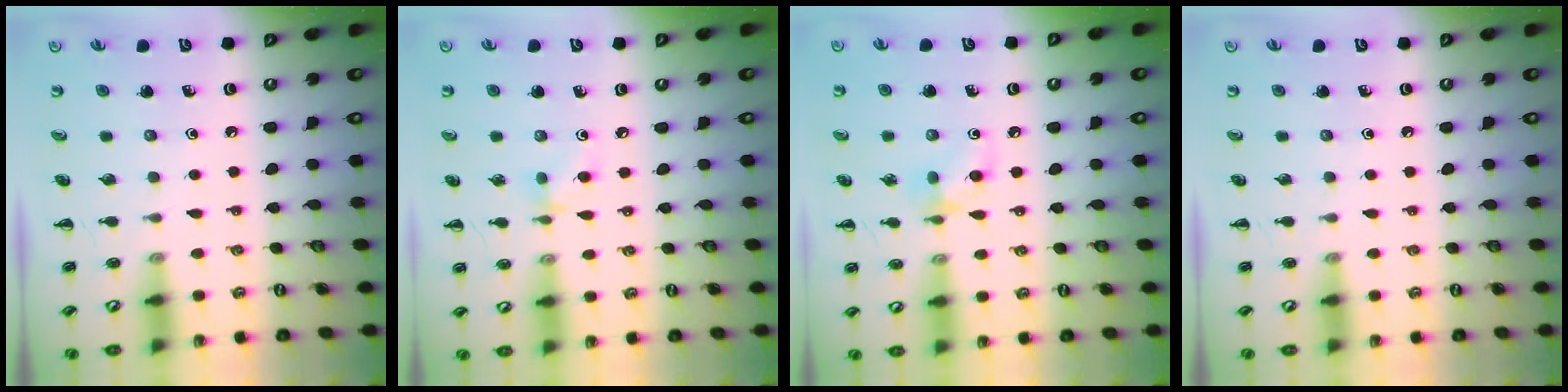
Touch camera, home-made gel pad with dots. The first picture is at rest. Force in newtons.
{"total": 4.6, "press": 4.3, "slide": 1.6}
{"total": 7.0, "press": 6.8, "slide": 1.7}
{"total": 0.0}